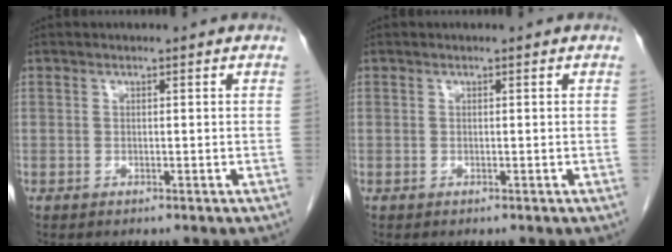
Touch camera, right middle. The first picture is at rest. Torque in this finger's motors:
{"motor_torque": [-0.02, 0.00, 0.00, 0.00]}